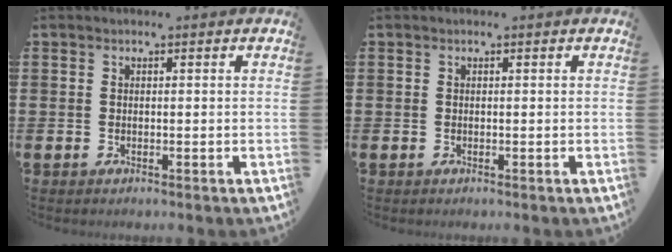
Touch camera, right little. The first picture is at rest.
{"total": 0.0}